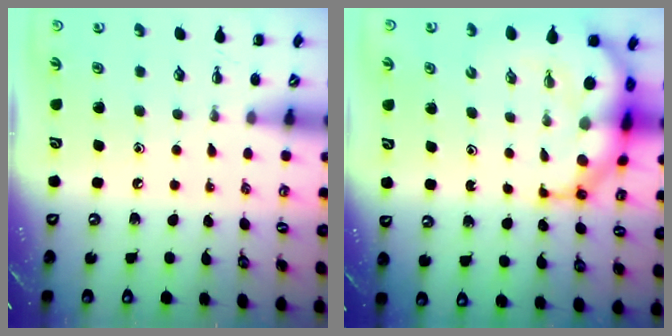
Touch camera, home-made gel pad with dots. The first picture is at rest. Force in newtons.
{"total": 10.7, "press": 10.3, "slide": 3.0}